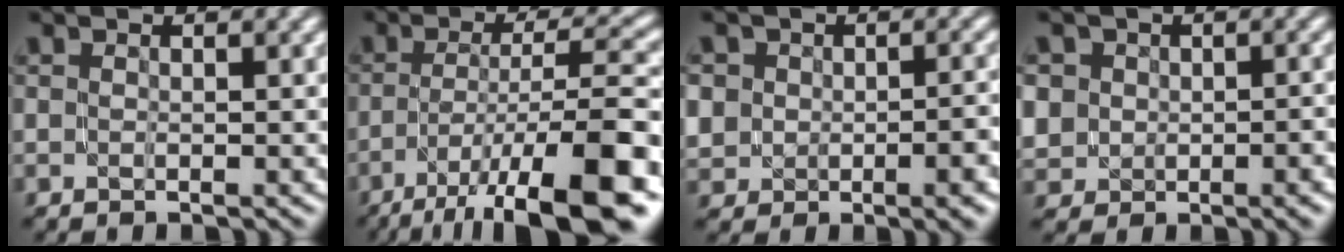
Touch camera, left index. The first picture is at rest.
{"total": 14.1, "force": [-7.9, 3.6, 11.1], "torque": [-0.188, -0.003, -0.127]}
{"total": 5.7, "force": [-0.9, 4.6, 3.2], "torque": [-0.030, 0.013, -0.023]}
{"total": 5.7, "force": [-0.2, 5.0, 2.7], "torque": [-0.043, 0.020, -0.016]}